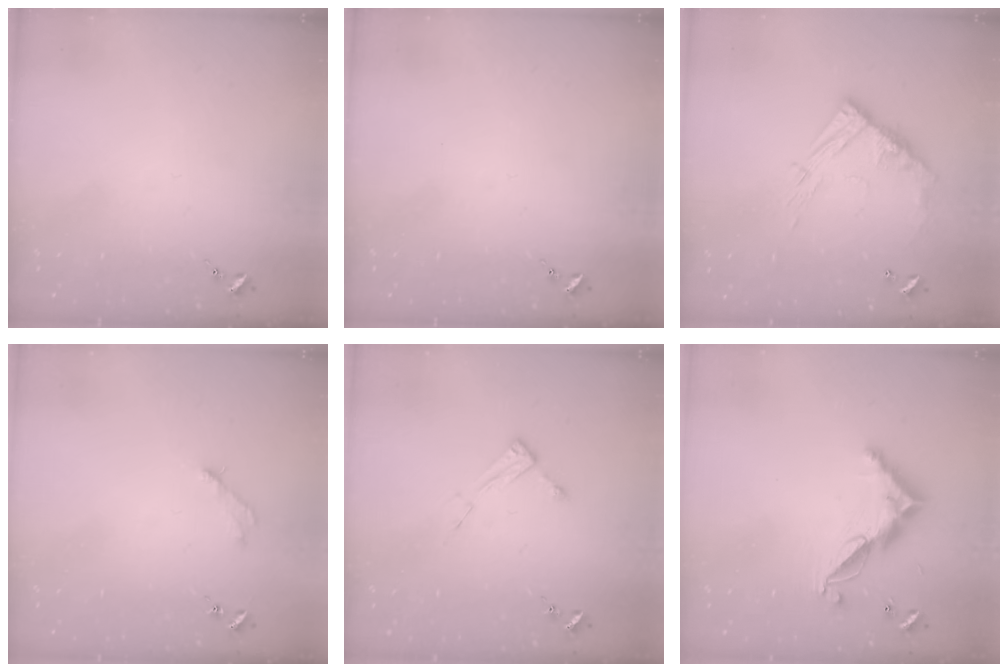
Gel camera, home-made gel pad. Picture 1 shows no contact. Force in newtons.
{"total": 0.0}
{"total": 12.9, "press": 12.9, "slide": 1.3}
{"total": 2.8, "press": 2.8, "slide": 0.4}
{"total": 4.8, "press": 4.7, "slide": 0.3}
{"total": 11.6, "press": 11.6, "slide": 0.4}